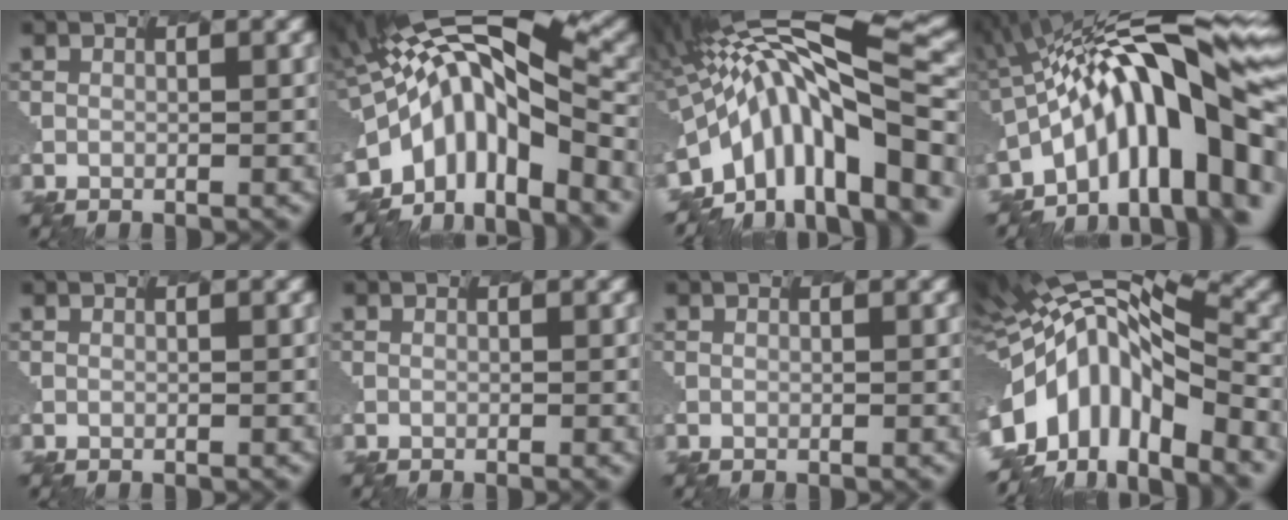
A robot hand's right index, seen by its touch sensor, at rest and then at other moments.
{"total": 9.8, "force": [-3.5, 3.0, 8.6], "torque": [-0.157, 0.013, -0.063]}
{"total": 12.4, "force": [-4.1, 4.6, 10.8], "torque": [-0.182, 0.036, -0.088]}
{"total": 14.6, "force": [-2.6, 4.7, 13.6], "torque": [-0.199, 0.037, -0.059]}
{"total": 0.0}
{"total": 0.0}
{"total": 0.0}
{"total": 12.0, "force": [-3.5, 5.3, 10.2], "torque": [-0.199, 0.016, -0.077]}